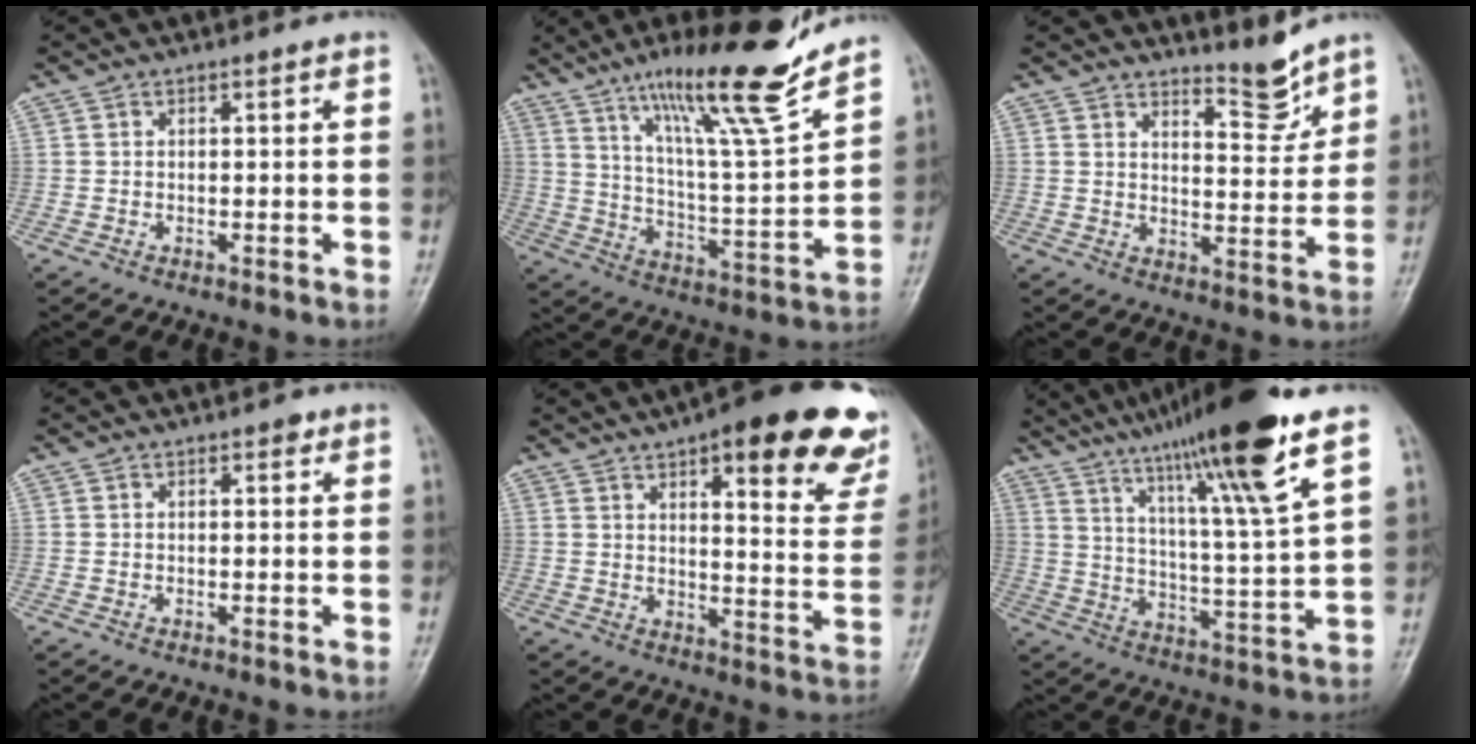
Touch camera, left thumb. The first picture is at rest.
{"total": 19.0, "force": [13.8, 1.6, 13.0], "torque": [-0.192, -0.080, 0.233]}
{"total": 5.4, "force": [5.0, 0.8, 2.0], "torque": [-0.017, -0.056, 0.086]}
{"total": 0.9, "force": [0.4, 0.5, 0.6], "torque": [-0.002, 0.000, 0.003]}
{"total": 24.6, "force": [14.6, 7.5, 18.3], "torque": [-0.193, -0.047, 0.178]}
{"total": 19.9, "force": [12.8, 0.6, 15.3], "torque": [-0.241, -0.051, 0.211]}